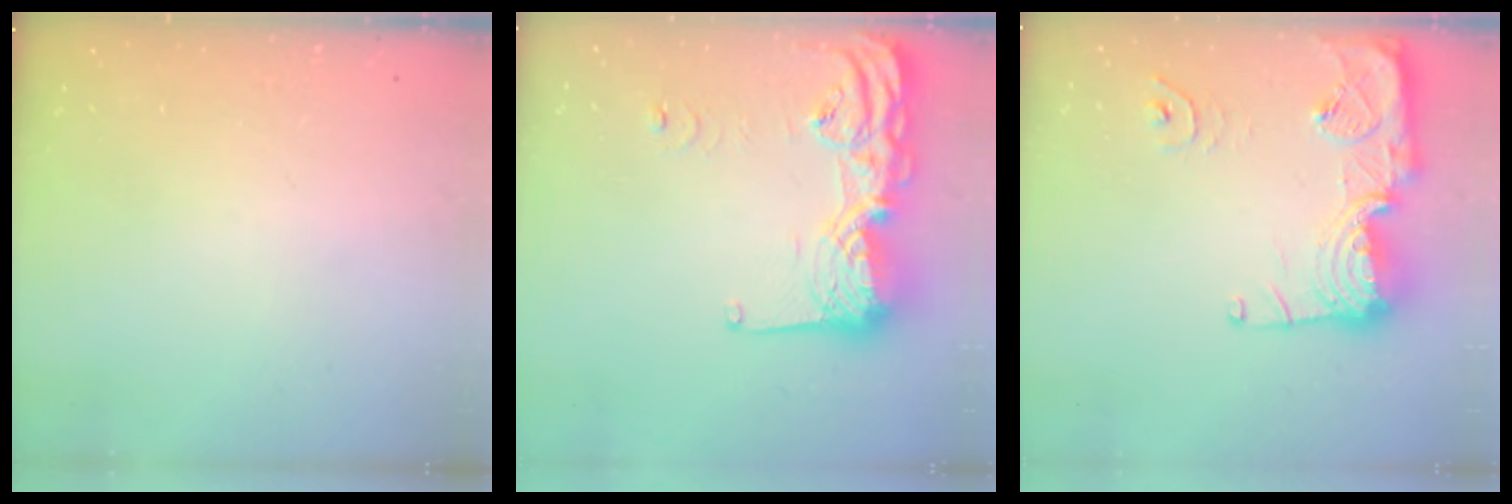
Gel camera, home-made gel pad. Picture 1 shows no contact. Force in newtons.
{"total": 20.3, "press": 20.2, "slide": 2.3}
{"total": 17.9, "press": 17.8, "slide": 1.4}